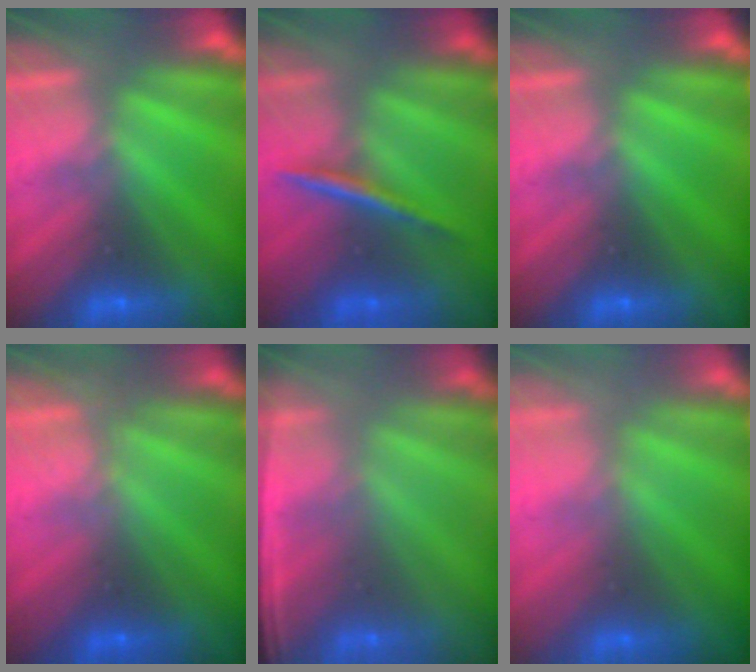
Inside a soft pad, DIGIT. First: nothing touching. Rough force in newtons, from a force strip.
{"total": 2.2}
{"total": 0.0}
{"total": 1.2}
{"total": 1.3}
{"total": 2.9}